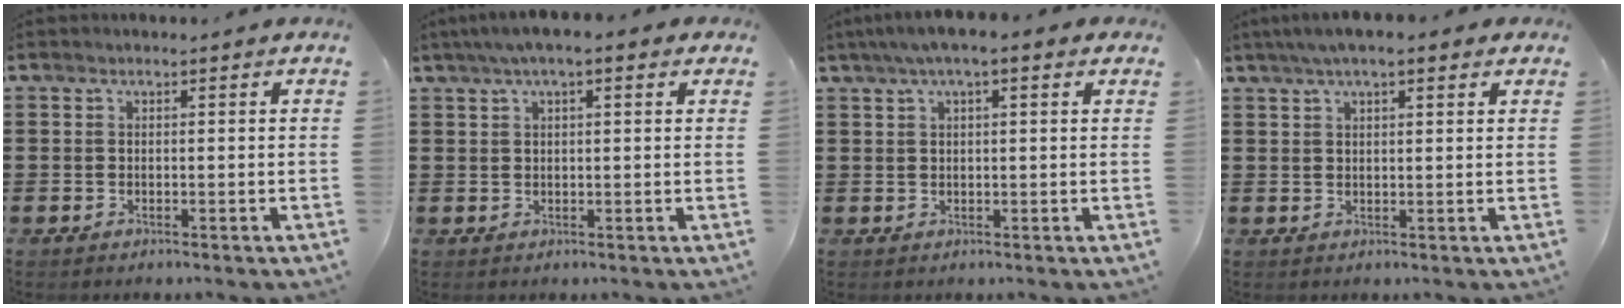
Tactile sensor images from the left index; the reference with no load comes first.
{"total": 3.3, "force": [1.6, 0.8, 2.8], "torque": [-0.056, 0.007, 0.027]}
{"total": 3.7, "force": [1.8, 0.7, 3.2], "torque": [-0.063, 0.008, 0.030]}
{"total": 3.8, "force": [2.4, 0.9, 2.8], "torque": [-0.057, 0.008, 0.044]}